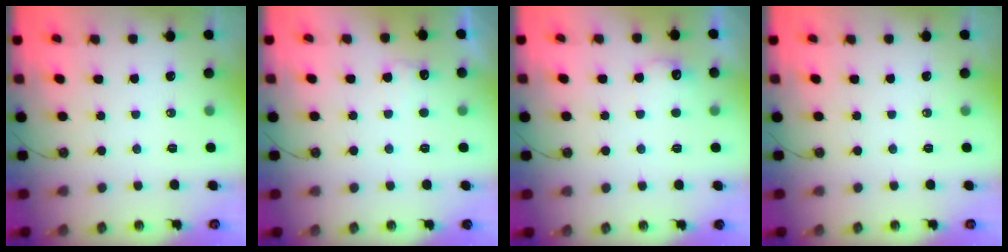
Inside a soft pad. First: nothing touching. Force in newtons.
{"total": 7.4, "press": 7.3, "slide": 1.3}
{"total": 6.9, "press": 6.8, "slide": 1.2}
{"total": 0.0}